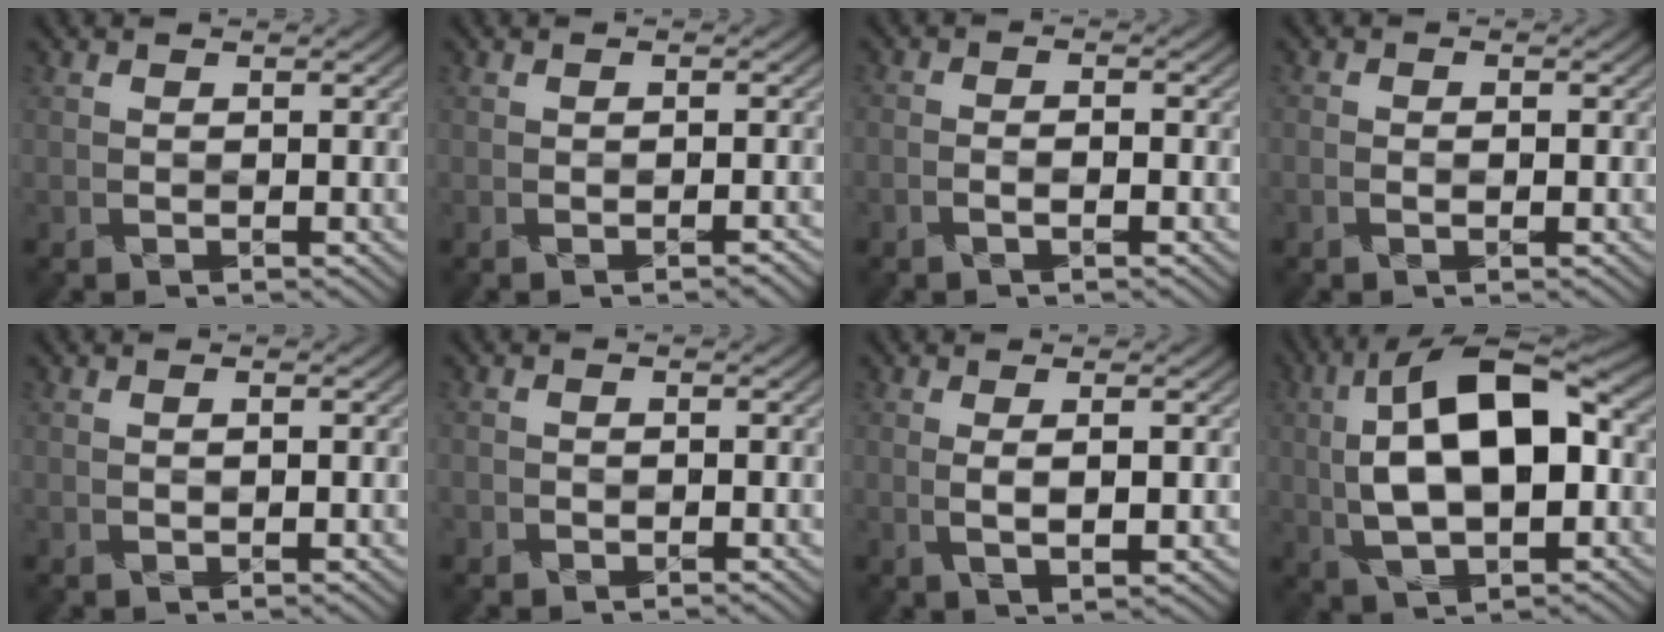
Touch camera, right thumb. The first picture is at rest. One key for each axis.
{"total": 1.3, "fx": -0.8, "fy": 0.2, "fz": 1.0, "tx": -0.016, "ty": 0.004, "tz": -0.015}
{"total": 2.3, "fx": -1.5, "fy": 0.7, "fz": 1.6, "tx": -0.016, "ty": 0.006, "tz": -0.038}
{"total": 1.4, "fx": -0.8, "fy": 0.7, "fz": 0.9, "tx": -0.013, "ty": -0.001, "tz": -0.015}
{"total": 0.7, "fx": -0.2, "fy": 0.2, "fz": 0.7, "tx": -0.014, "ty": 0.003, "tz": -0.003}
{"total": 1.3, "fx": -0.9, "fy": 0.9, "fz": 0.4, "tx": -0.009, "ty": -0.003, "tz": -0.018}
{"total": 2.6, "fx": 0.0, "fy": 0.4, "fz": 2.6, "tx": -0.051, "ty": 0.002, "tz": -0.001}
{"total": 16.2, "fx": 1.1, "fy": 7.9, "fz": 14.0, "tx": -0.248, "ty": 0.020, "tz": 0.001}